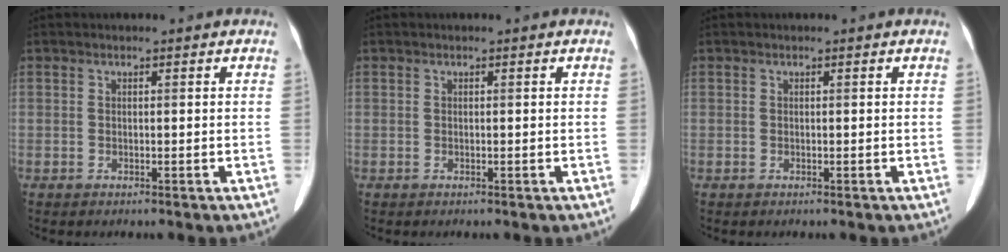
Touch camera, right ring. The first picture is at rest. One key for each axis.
{"total": 0.0}
{"total": 0.0}